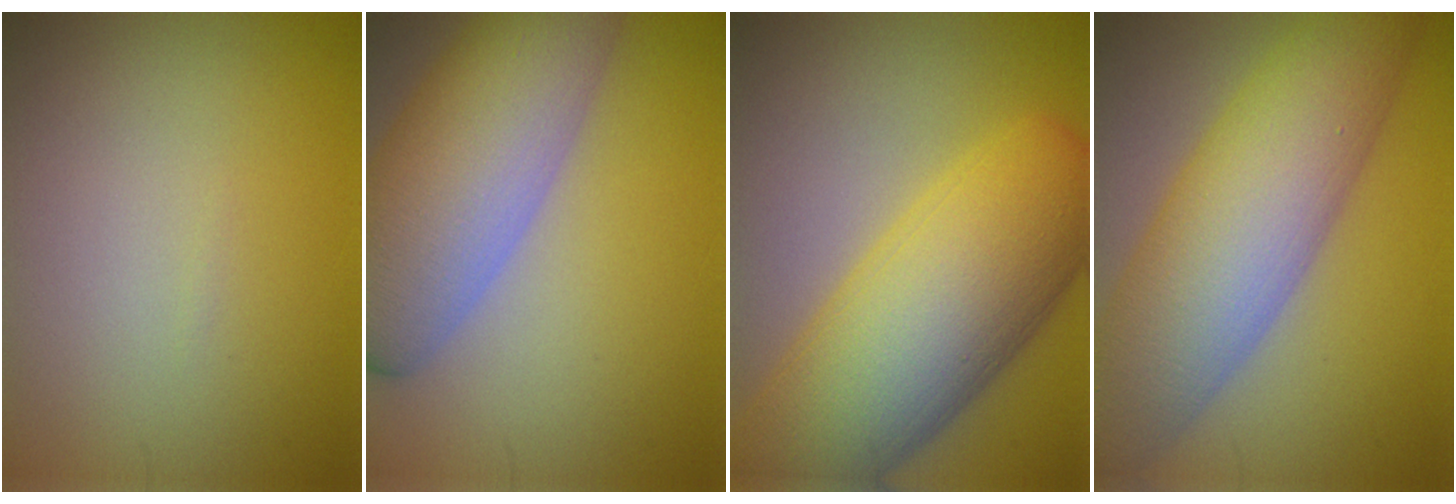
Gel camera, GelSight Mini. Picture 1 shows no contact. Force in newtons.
{"total": 10.3, "press": 10.2, "slide": 0.9}
{"total": 13.7, "press": 13.7, "slide": 0.6}
{"total": 11.2, "press": 11.2, "slide": 0.4}